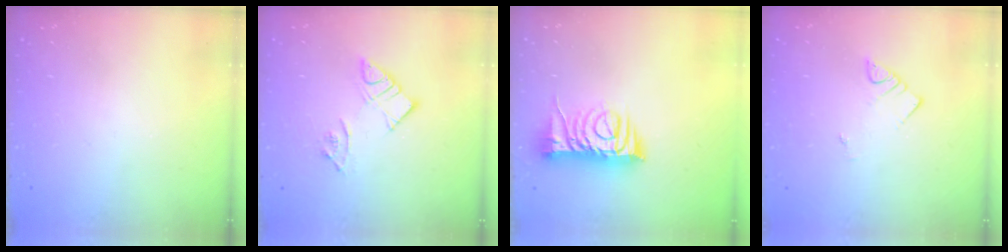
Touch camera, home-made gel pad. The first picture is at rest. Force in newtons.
{"total": 9.2, "press": 9.2, "slide": 0.6}
{"total": 9.9, "press": 9.9, "slide": 1.1}
{"total": 2.6, "press": 2.6, "slide": 0.2}